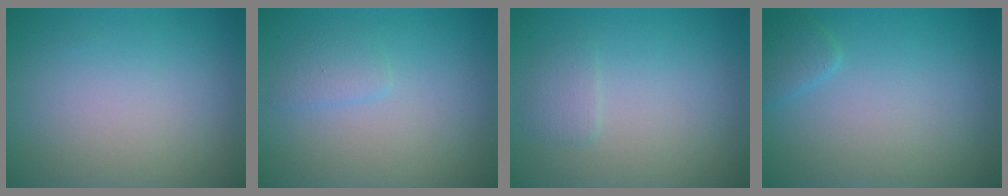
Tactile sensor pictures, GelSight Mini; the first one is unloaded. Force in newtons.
{"total": 1.3, "press": 1.3, "slide": 0.1}
{"total": 1.2, "press": 1.1, "slide": 0.3}
{"total": 1.3, "press": 1.2, "slide": 0.1}